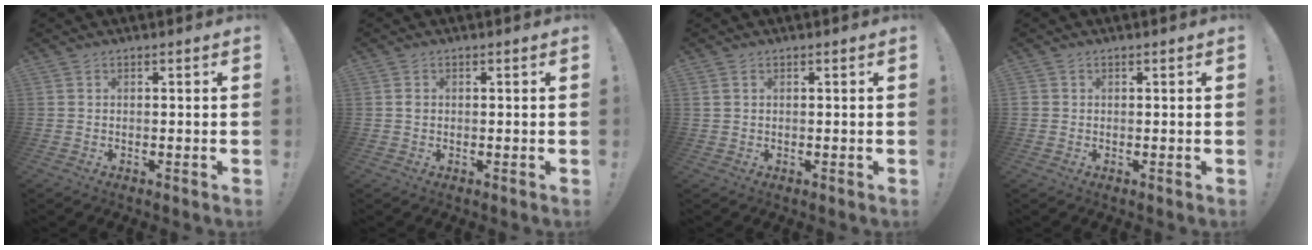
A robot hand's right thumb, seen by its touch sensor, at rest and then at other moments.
{"total": 0.7, "force": [-0.1, 0.6, 0.2], "torque": [-0.009, 0.006, -0.003]}
{"total": 1.2, "force": [0.5, 0.9, 0.6], "torque": [-0.009, 0.002, 0.008]}
{"total": 1.0, "force": [0.1, 0.9, 0.0], "torque": [-0.006, 0.005, 0.004]}